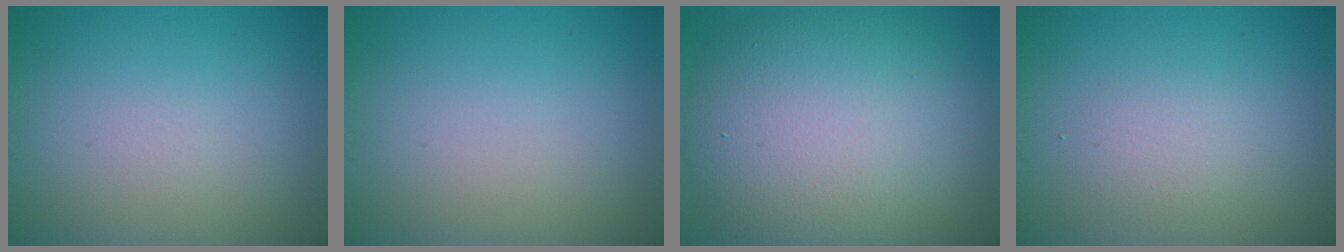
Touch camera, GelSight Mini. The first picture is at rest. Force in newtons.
{"total": 0.0}
{"total": 11.8, "press": 11.7, "slide": 1.1}
{"total": 1.5, "press": 1.5, "slide": 0.1}